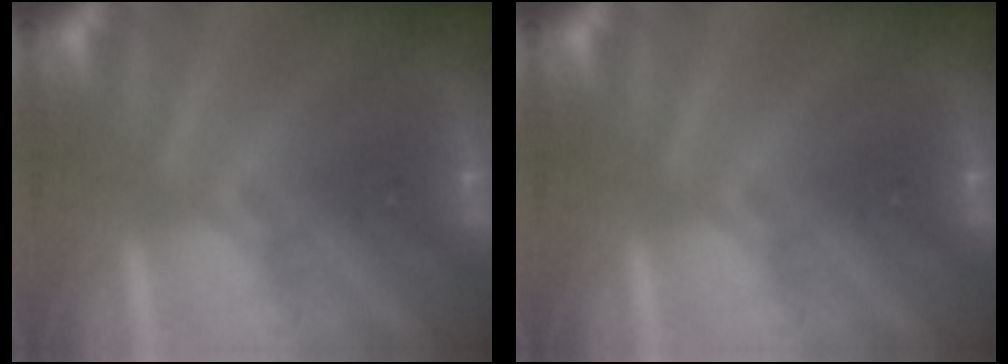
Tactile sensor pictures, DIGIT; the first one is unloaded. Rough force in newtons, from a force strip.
{"total": 0.0}